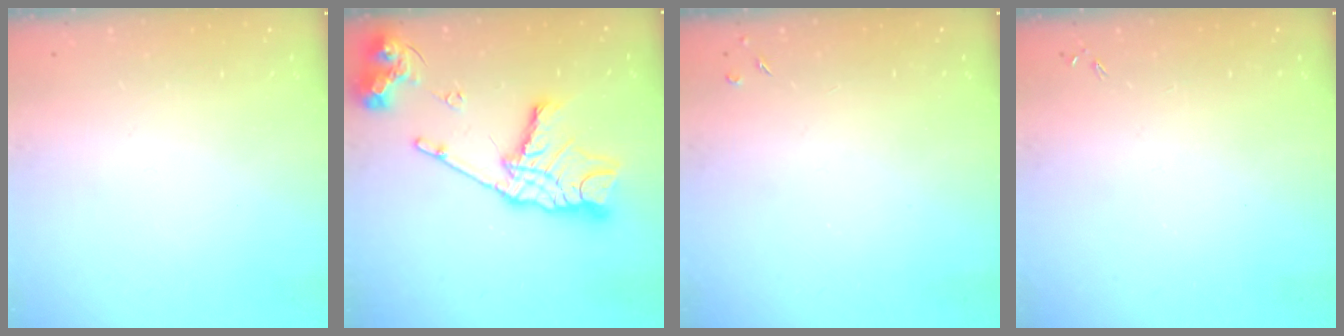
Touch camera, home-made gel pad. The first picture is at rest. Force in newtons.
{"total": 19.0, "press": 18.9, "slide": 1.8}
{"total": 2.5, "press": 2.5, "slide": 0.5}
{"total": 0.0}